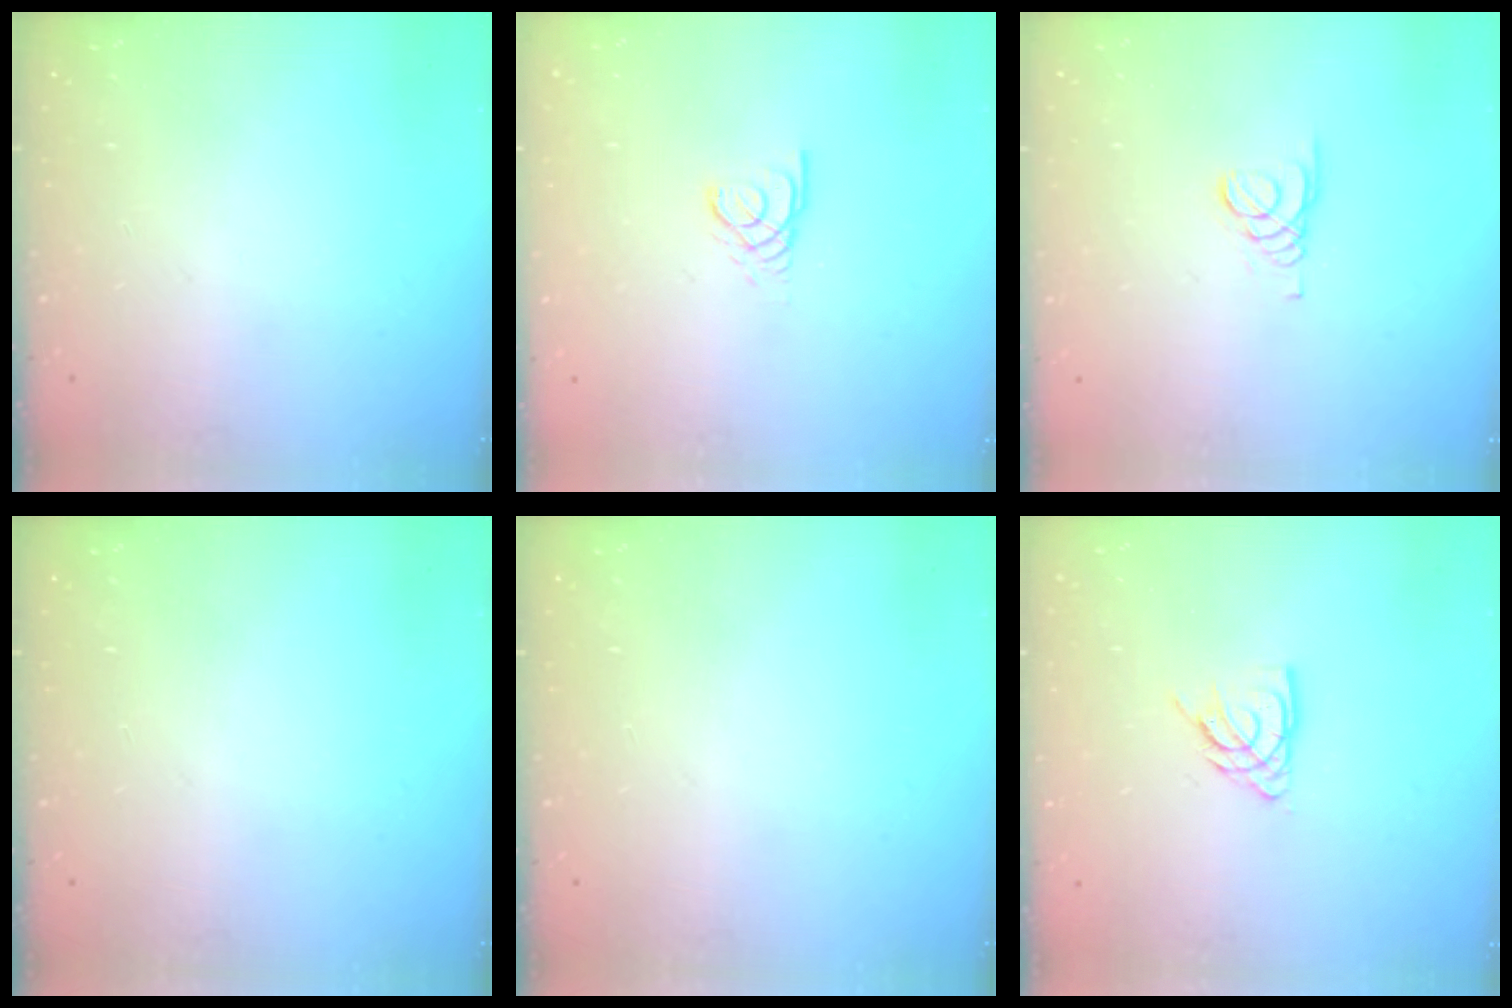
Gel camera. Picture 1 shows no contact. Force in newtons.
{"total": 2.4, "press": 2.4, "slide": 0.3}
{"total": 1.4, "press": 1.4, "slide": 0.2}
{"total": 0.0}
{"total": 0.0}
{"total": 7.1, "press": 7.0, "slide": 0.6}